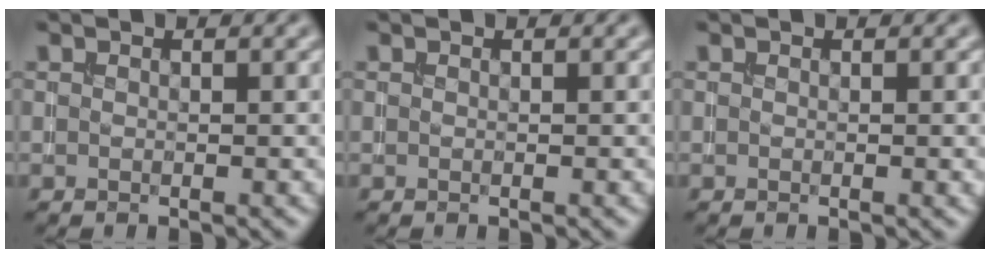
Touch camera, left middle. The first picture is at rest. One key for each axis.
{"total": 0.0}
{"total": 0.6, "fx": 0.0, "fy": 0.1, "fz": 0.6, "tx": -0.006, "ty": -0.001, "tz": 0.000}